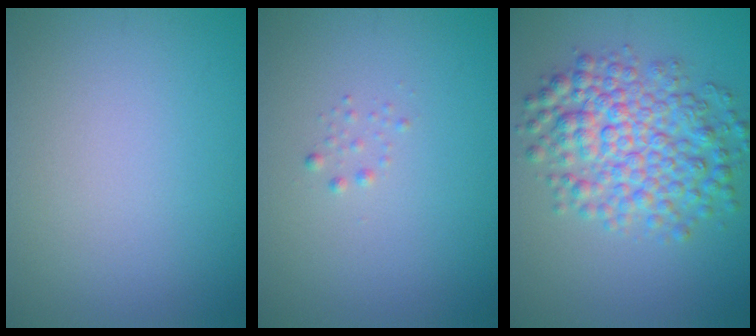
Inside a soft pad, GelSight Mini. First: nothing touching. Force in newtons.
{"total": 0.6, "press": 0.6, "slide": 0.0}
{"total": 6.7, "press": 6.7, "slide": 0.1}